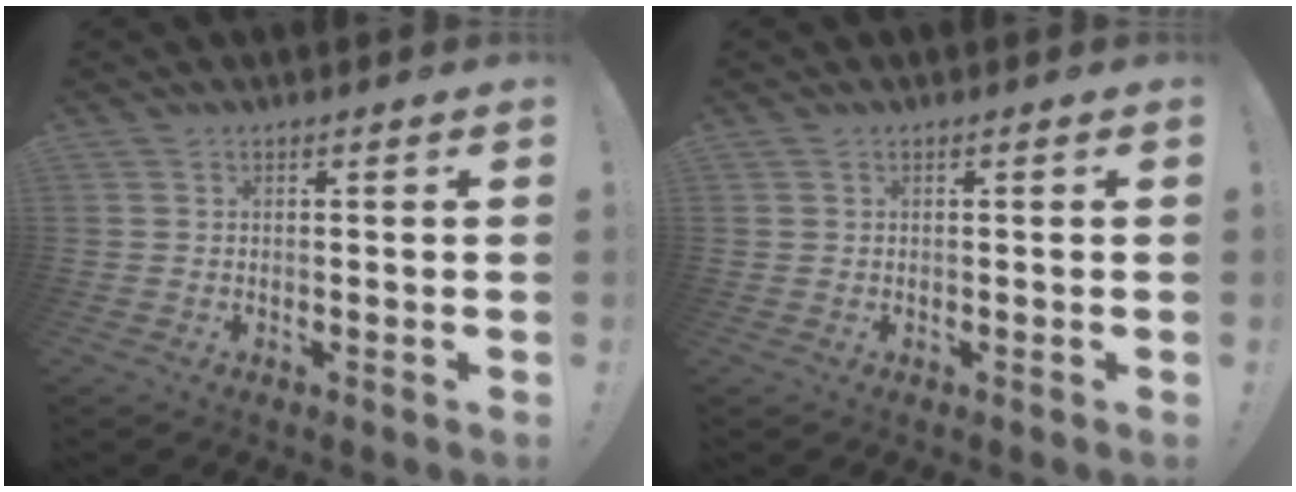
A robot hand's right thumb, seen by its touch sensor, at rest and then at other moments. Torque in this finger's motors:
{"motor_torque": [0.03, 0.00, -0.03, 0.09, 0.01]}